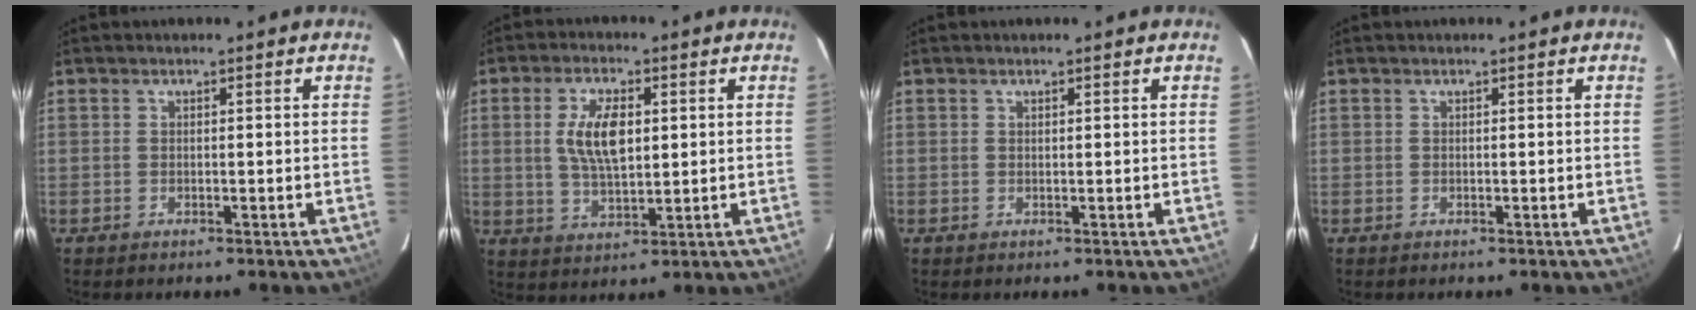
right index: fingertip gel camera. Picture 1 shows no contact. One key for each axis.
{"total": 8.6, "fx": 1.6, "fy": 3.9, "fz": 7.5, "tx": -0.144, "ty": 0.005, "tz": 0.032}
{"total": 0.0}
{"total": 0.0}